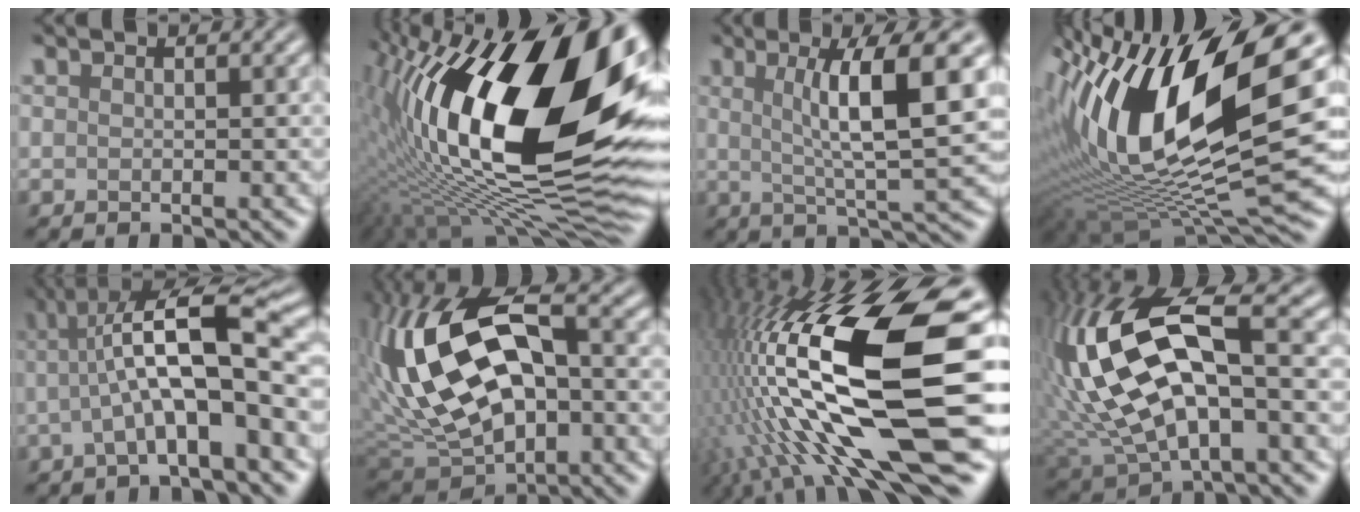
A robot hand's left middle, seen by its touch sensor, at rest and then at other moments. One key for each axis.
{"total": 20.6, "fx": 2.6, "fy": 8.9, "fz": 18.4, "tx": -0.313, "ty": 0.017, "tz": 0.038}
{"total": 8.6, "fx": 1.5, "fy": 1.5, "fz": 8.4, "tx": -0.116, "ty": -0.001, "tz": 0.034}
{"total": 16.3, "fx": 3.4, "fy": 7.0, "fz": 14.4, "tx": -0.284, "ty": 0.011, "tz": 0.059}
{"total": 9.1, "fx": -0.2, "fy": 2.3, "fz": 8.8, "tx": -0.137, "ty": 0.016, "tz": -0.004}
{"total": 17.1, "fx": 0.6, "fy": 9.6, "fz": 14.1, "tx": -0.289, "ty": 0.014, "tz": 0.016}
{"total": 18.1, "fx": -1.3, "fy": 5.1, "fz": 17.3, "tx": -0.337, "ty": 0.005, "tz": -0.017}
{"total": 16.1, "fx": 1.6, "fy": 7.8, "fz": 14.0, "tx": -0.313, "ty": 0.014, "tz": 0.039}